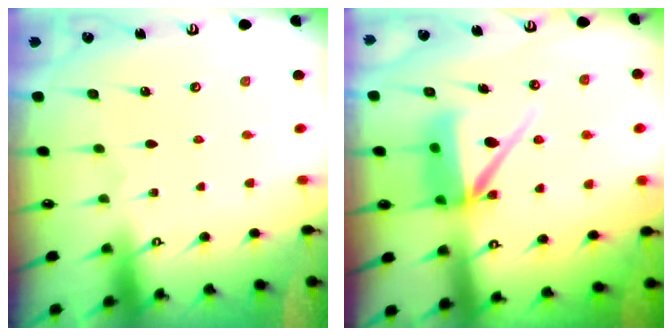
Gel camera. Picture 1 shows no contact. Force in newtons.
{"total": 10.0, "press": 9.9, "slide": 1.3}